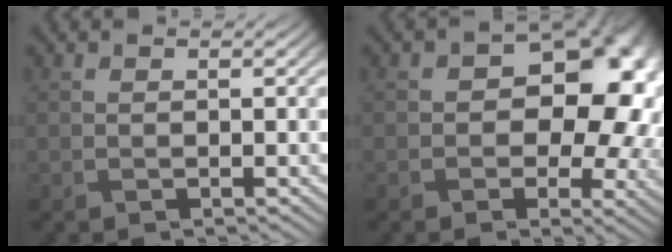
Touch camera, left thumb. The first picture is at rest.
{"total": 12.7, "force": [0.6, 8.6, 9.4], "torque": [-0.099, -0.009, 0.019]}